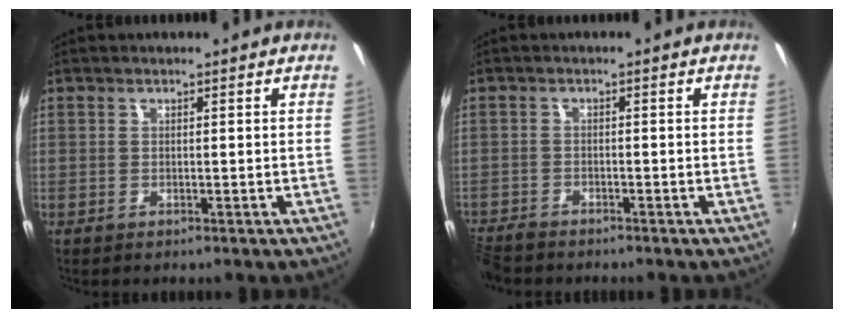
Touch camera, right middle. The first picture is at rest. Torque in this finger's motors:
{"motor_torque": [0.27, -0.27, 0.28, 0.14]}